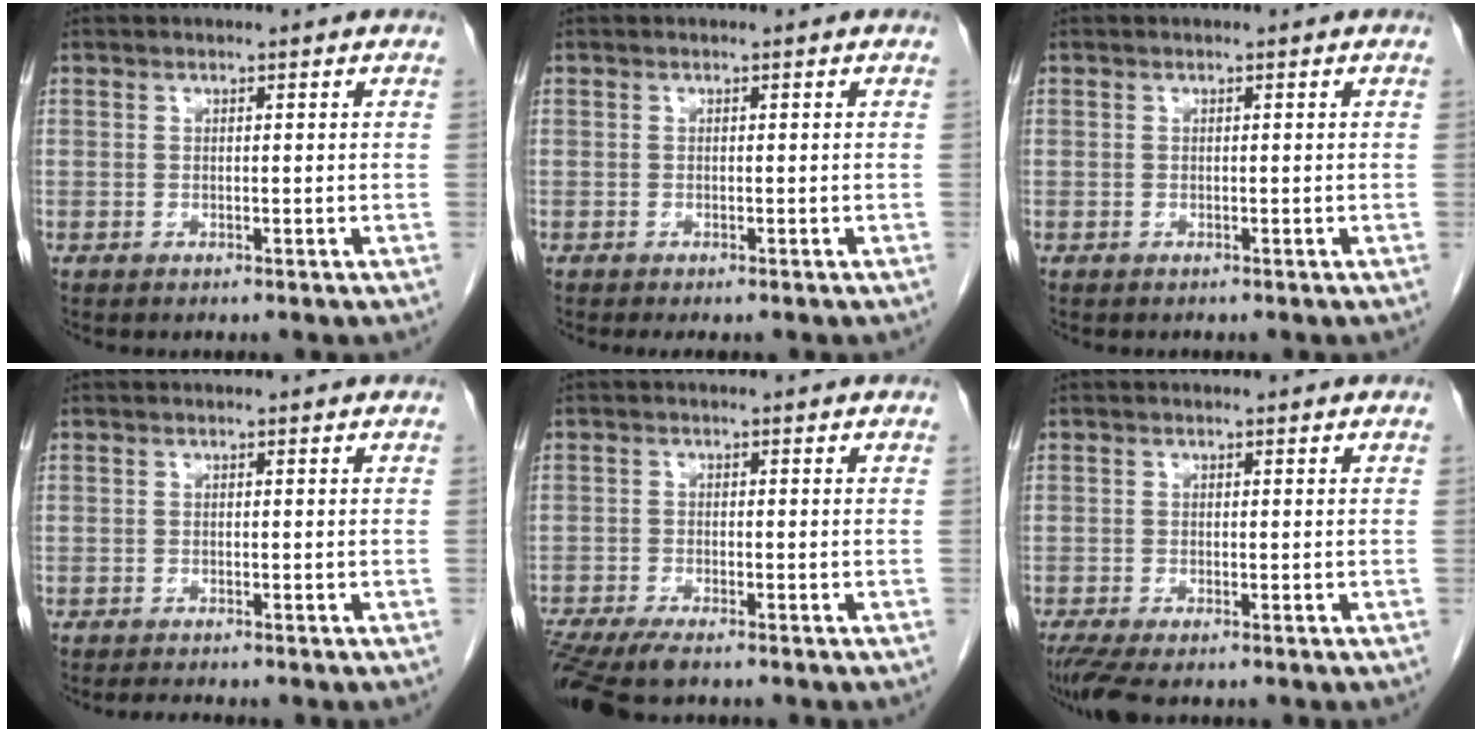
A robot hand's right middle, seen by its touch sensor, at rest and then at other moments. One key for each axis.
{"total": 1.7, "fx": -1.4, "fy": 0.5, "fz": 0.8, "tx": -0.008, "ty": -0.004, "tz": -0.017}
{"total": 0.0}
{"total": 1.5, "fx": -1.4, "fy": 0.1, "fz": 0.6, "tx": -0.014, "ty": -0.005, "tz": -0.020}
{"total": 8.2, "fx": -6.6, "fy": 1.4, "fz": 4.7, "tx": -0.080, "ty": -0.018, "tz": -0.112}
{"total": 4.6, "fx": -3.5, "fy": 0.9, "fz": 2.8, "tx": -0.051, "ty": -0.013, "tz": -0.059}